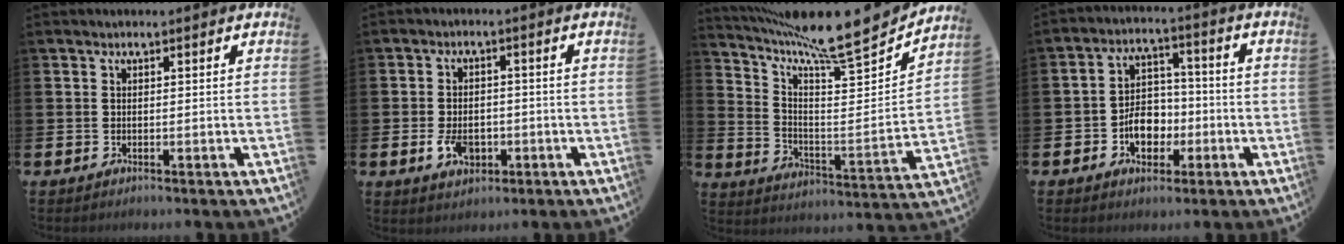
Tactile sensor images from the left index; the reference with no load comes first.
{"total": 4.2, "force": [-1.5, 2.6, 2.8], "torque": [-0.050, 0.000, -0.030]}
{"total": 11.9, "force": [10.7, 1.6, 5.0], "torque": [-0.114, -0.091, 0.170]}
{"total": 6.0, "force": [-1.9, 4.4, 3.6], "torque": [-0.051, 0.009, -0.038]}